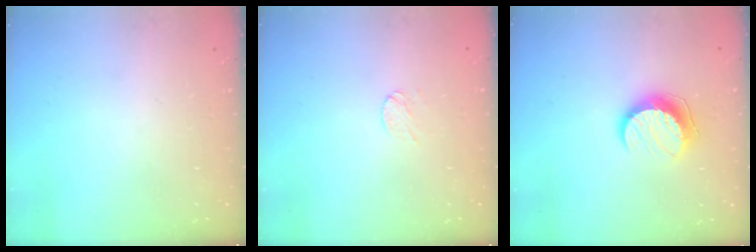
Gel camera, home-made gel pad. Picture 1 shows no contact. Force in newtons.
{"total": 3.0, "press": 3.0, "slide": 0.2}
{"total": 9.9, "press": 9.9, "slide": 0.2}